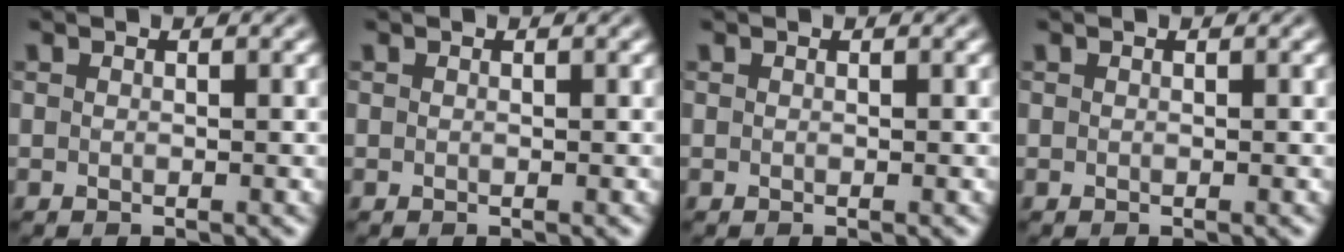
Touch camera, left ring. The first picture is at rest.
{"total": 0.0}
{"total": 0.0}
{"total": 0.0}